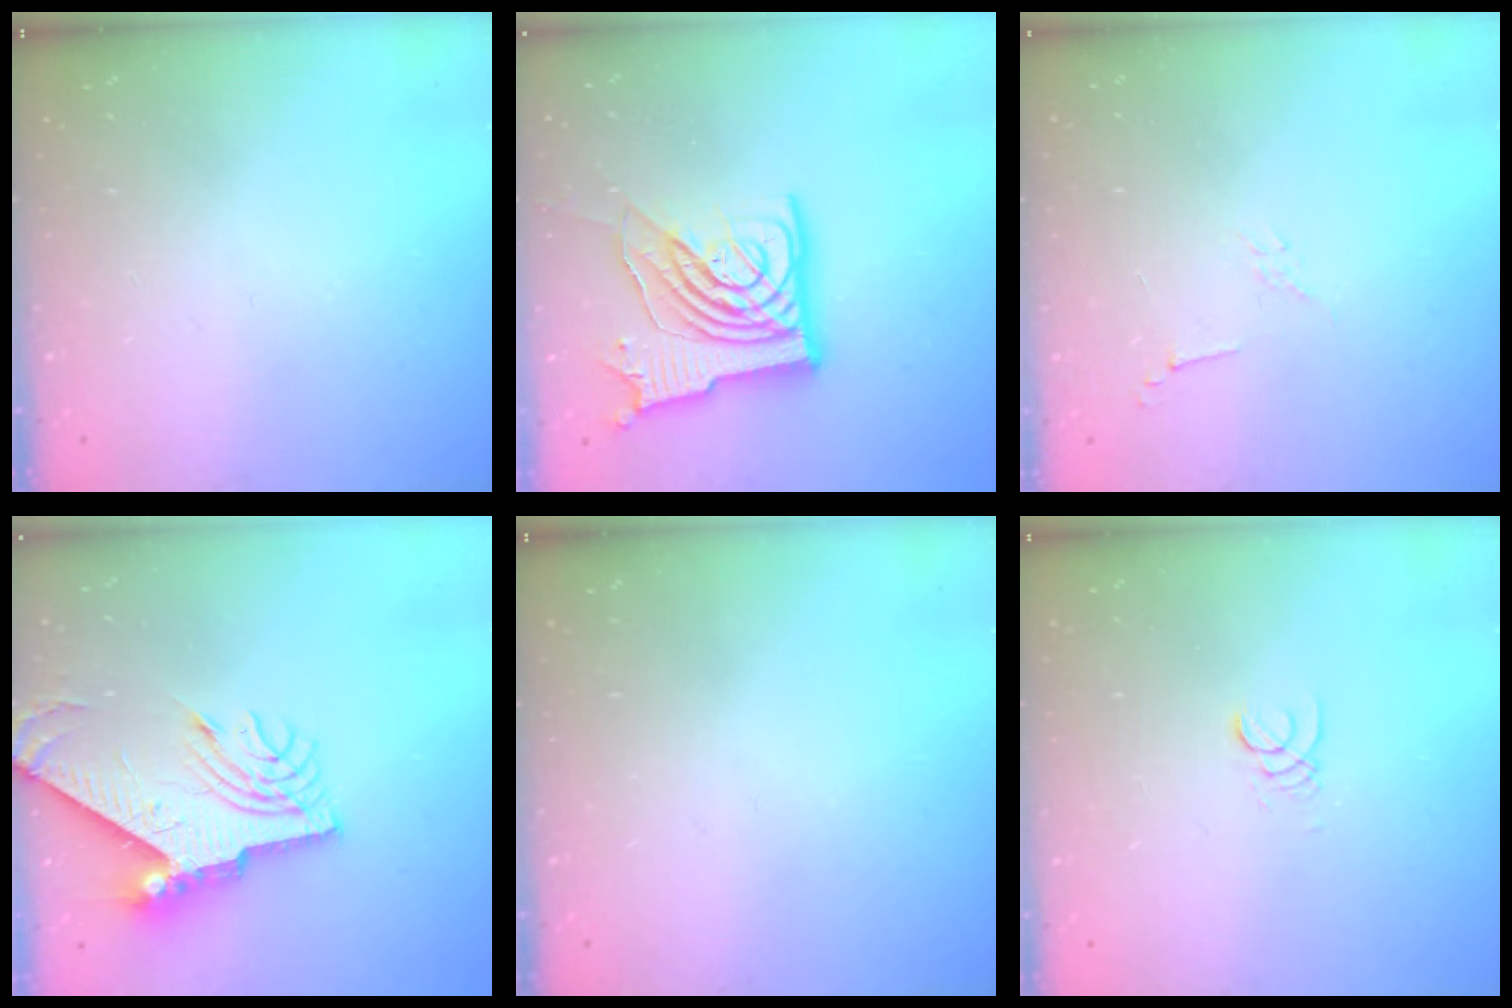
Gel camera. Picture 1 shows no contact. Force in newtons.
{"total": 19.2, "press": 19.1, "slide": 2.3}
{"total": 3.5, "press": 3.5, "slide": 0.8}
{"total": 12.3, "press": 12.2, "slide": 1.2}
{"total": 0.0}
{"total": 1.3, "press": 1.3, "slide": 0.1}